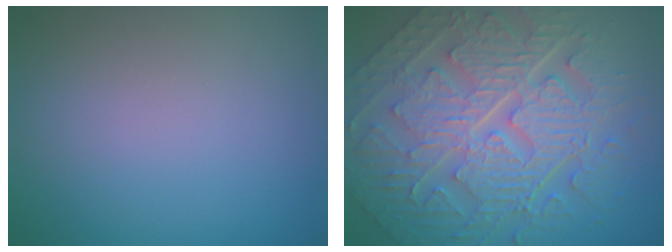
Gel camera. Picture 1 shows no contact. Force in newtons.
{"total": 11.4, "press": 7.8, "slide": 8.3}